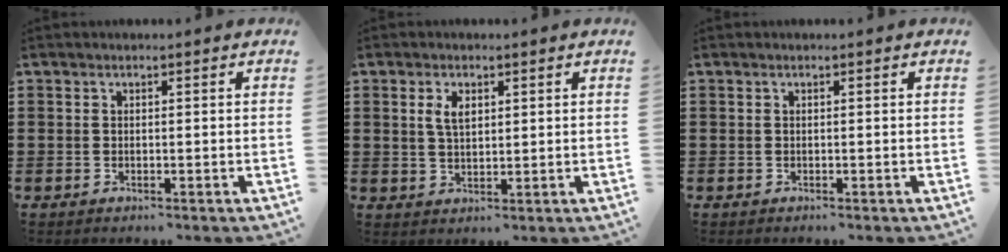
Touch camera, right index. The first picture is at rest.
{"total": 3.3, "force": [1.2, 1.6, 2.6], "torque": [-0.056, 0.007, 0.020]}
{"total": 0.0}